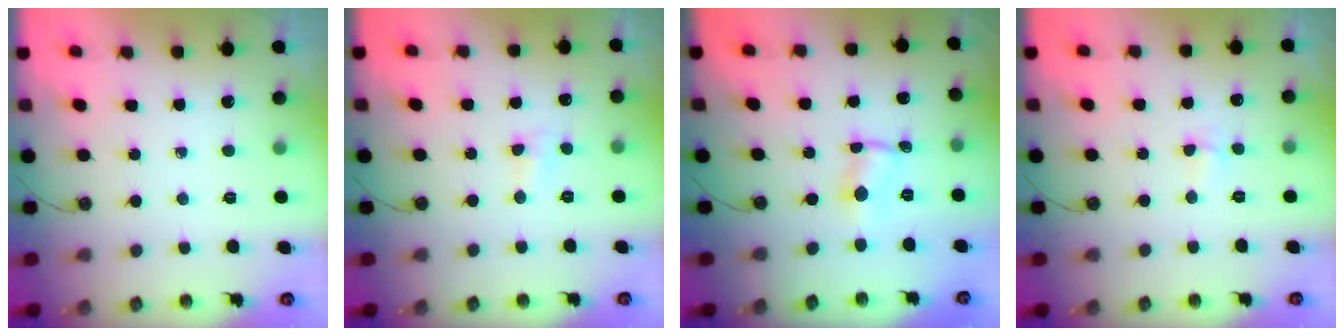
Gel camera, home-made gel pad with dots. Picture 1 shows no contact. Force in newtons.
{"total": 4.1, "press": 4.0, "slide": 0.8}
{"total": 1.0, "press": 0.6, "slide": 0.8}
{"total": 2.9, "press": 2.8, "slide": 0.7}